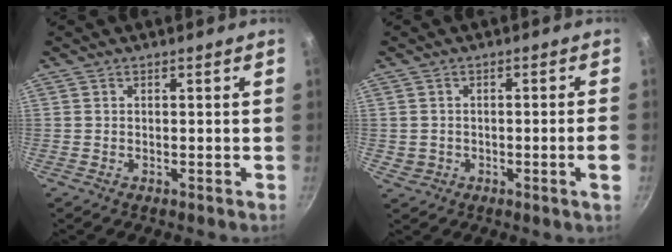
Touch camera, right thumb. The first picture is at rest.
{"total": 4.0, "force": [-0.7, 0.9, 3.9], "torque": [-0.058, 0.017, -0.001]}